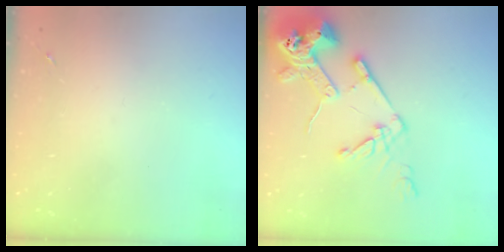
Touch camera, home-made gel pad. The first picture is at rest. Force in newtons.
{"total": 17.2, "press": 17.1, "slide": 2.2}